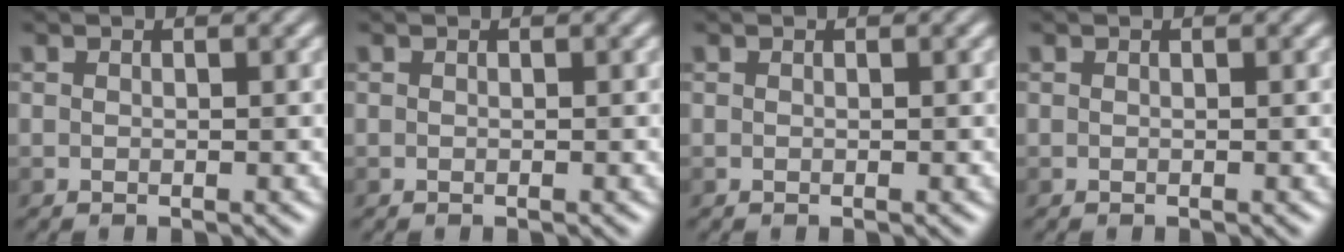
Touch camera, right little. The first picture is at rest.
{"total": 0.0}
{"total": 0.0}
{"total": 0.0}